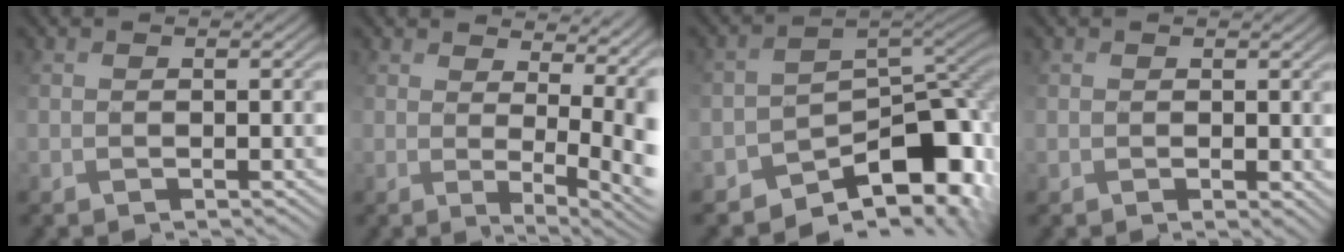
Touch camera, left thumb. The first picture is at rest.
{"total": 9.2, "force": [2.4, 4.3, 7.8], "torque": [-0.119, -0.006, 0.057]}
{"total": 10.9, "force": [-6.3, 5.5, 6.9], "torque": [-0.104, -0.012, -0.088]}
{"total": 2.1, "force": [0.1, 1.5, 1.3], "torque": [-0.027, -0.004, 0.002]}